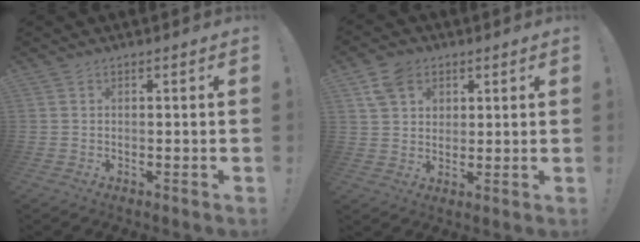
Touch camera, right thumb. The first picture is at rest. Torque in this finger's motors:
{"motor_torque": [0.10, 0.13, 0.05, 0.06, -0.05]}